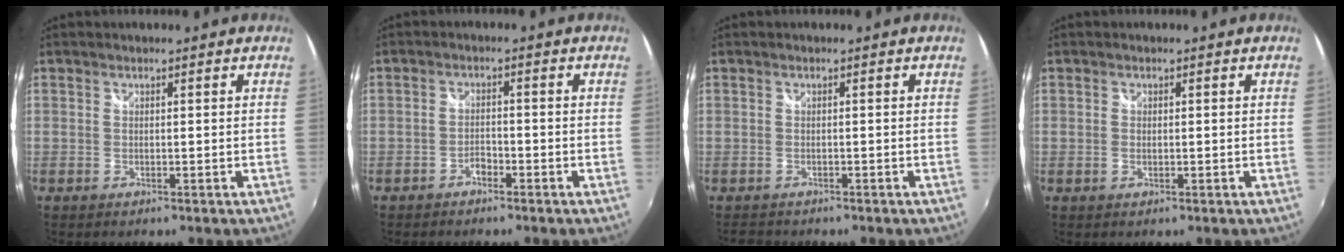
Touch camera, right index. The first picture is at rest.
{"total": 2.0, "force": [-1.7, 0.7, 0.7], "torque": [-0.017, 0.005, -0.028]}
{"total": 2.8, "force": [-2.6, 0.8, 0.5], "torque": [-0.020, -0.013, -0.043]}
{"total": 0.6, "force": [-0.1, 0.4, 0.4], "torque": [-0.008, 0.001, -0.002]}